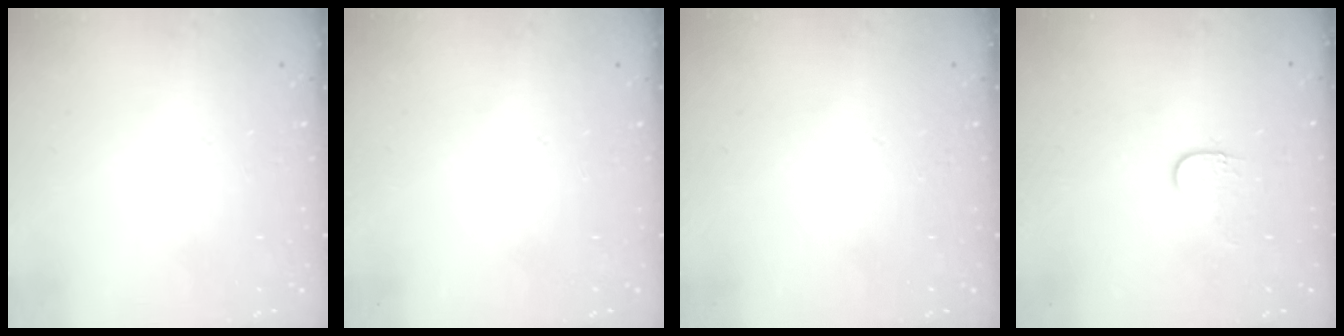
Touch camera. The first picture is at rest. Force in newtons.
{"total": 0.0}
{"total": 0.0}
{"total": 4.3, "press": 4.3, "slide": 0.5}